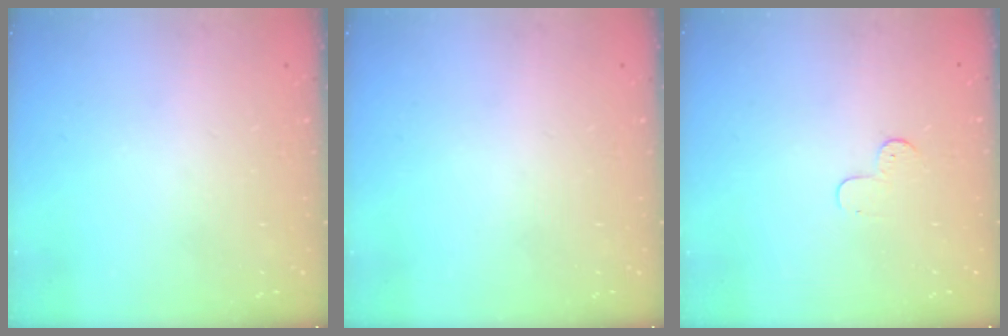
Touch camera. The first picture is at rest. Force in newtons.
{"total": 0.0}
{"total": 3.7, "press": 3.7, "slide": 0.4}